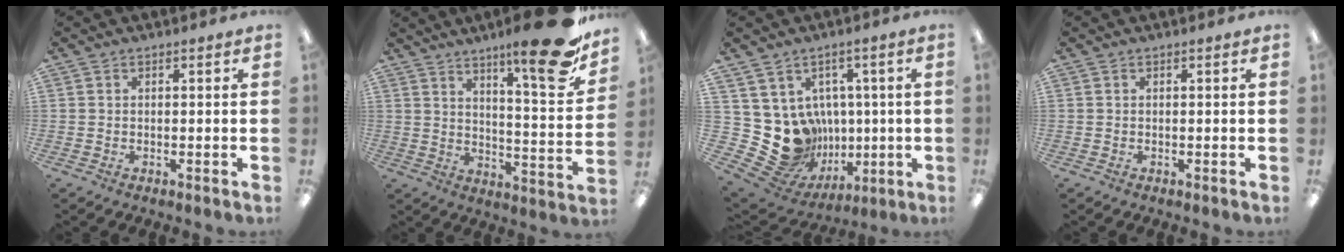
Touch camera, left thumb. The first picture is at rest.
{"total": 19.1, "force": [13.2, 3.5, 13.3], "torque": [-0.185, -0.092, 0.205]}
{"total": 15.0, "force": [-1.0, 13.7, 5.8], "torque": [-0.126, -0.026, 0.016]}
{"total": 0.0}